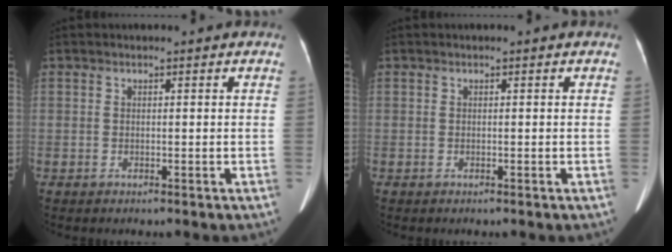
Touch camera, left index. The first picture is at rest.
{"total": 0.0}